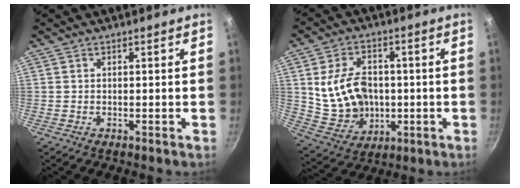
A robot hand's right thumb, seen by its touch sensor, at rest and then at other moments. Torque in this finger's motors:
{"motor_torque": [0.55, 0.76, 0.09, 0.09, 0.31]}